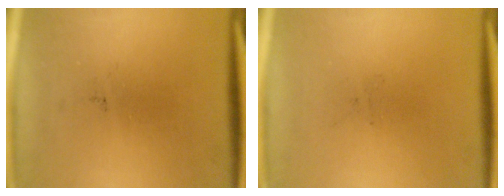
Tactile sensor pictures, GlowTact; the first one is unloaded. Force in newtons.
{"total": 0.0}